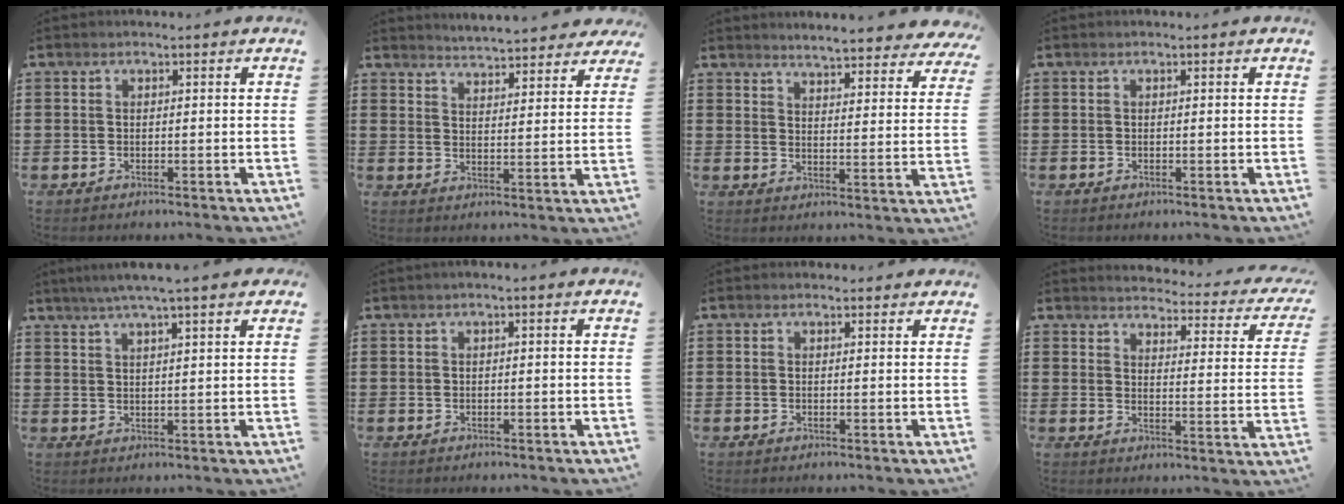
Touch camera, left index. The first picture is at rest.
{"total": 4.4, "force": [4.3, -0.1, 0.4], "torque": [-0.026, -0.023, 0.077]}
{"total": 4.7, "force": [4.6, -0.6, 0.9], "torque": [-0.029, -0.033, 0.078]}
{"total": 0.0}
{"total": 4.6, "force": [3.4, -0.2, 3.1], "torque": [-0.069, -0.005, 0.059]}
{"total": 0.7, "force": [-0.2, 0.1, 0.7], "torque": [-0.011, -0.003, -0.003]}
{"total": 0.7, "force": [0.4, 0.5, 0.0], "torque": [-0.002, 0.004, 0.007]}
{"total": 3.1, "force": [3.0, 0.0, 0.7], "torque": [-0.025, -0.030, 0.043]}